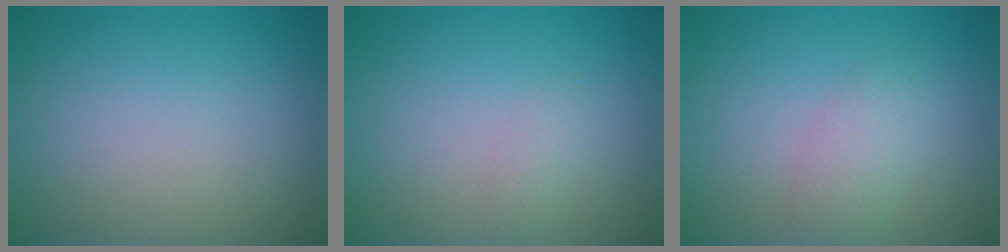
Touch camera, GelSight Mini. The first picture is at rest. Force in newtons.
{"total": 0.8, "press": 0.8, "slide": 0.0}
{"total": 2.3, "press": 2.3, "slide": 0.1}